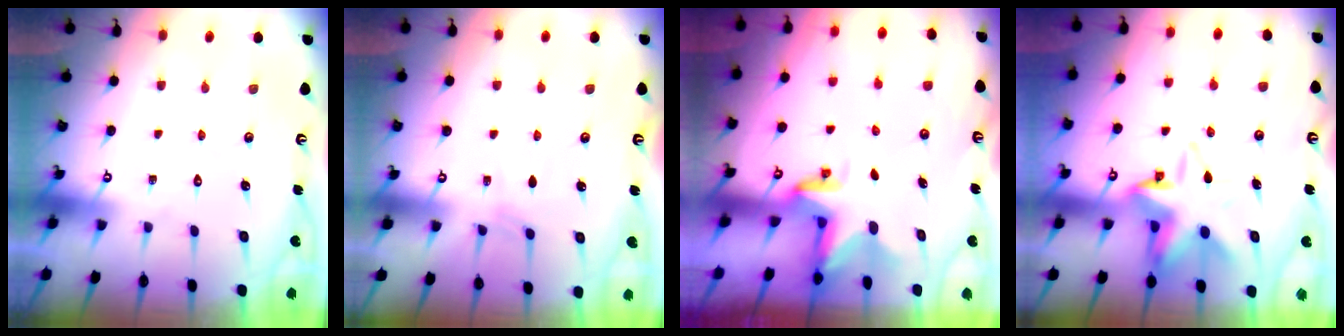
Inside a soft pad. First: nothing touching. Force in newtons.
{"total": 4.0, "press": 4.0, "slide": 0.2}
{"total": 3.4, "press": 3.4, "slide": 0.2}
{"total": 9.5, "press": 9.4, "slide": 1.7}